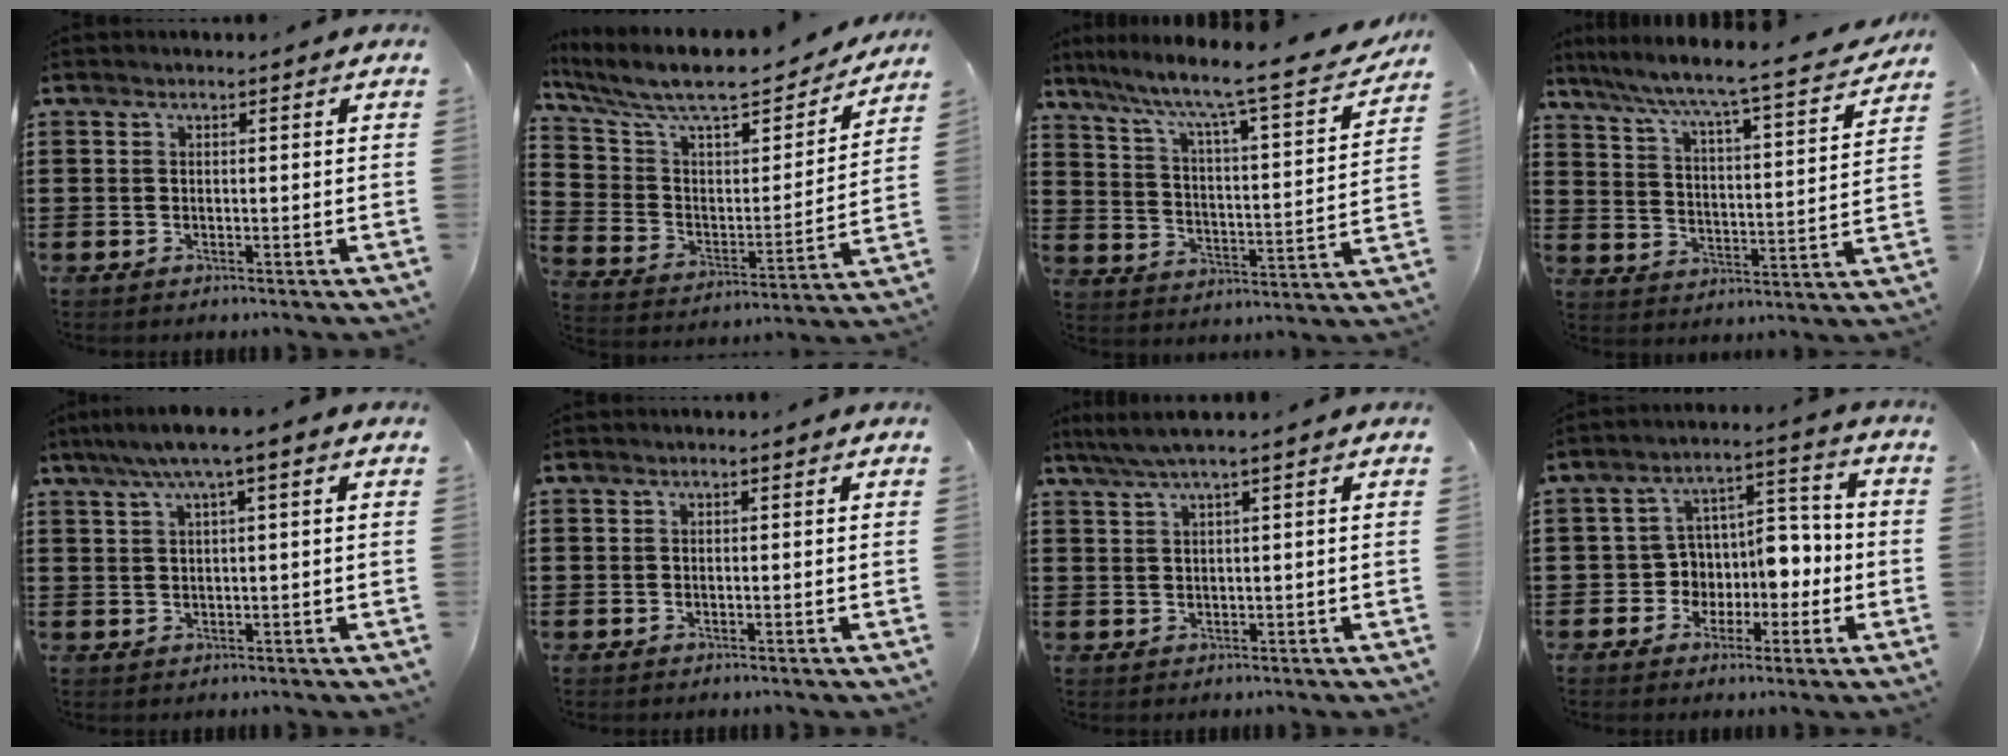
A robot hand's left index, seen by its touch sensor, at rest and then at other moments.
{"total": 9.4, "force": [7.9, 2.5, 4.5], "torque": [-0.121, -0.054, 0.134]}
{"total": 7.4, "force": [6.0, -0.1, 4.3], "torque": [-0.103, -0.056, 0.087]}
{"total": 5.5, "force": [4.9, -0.6, 2.5], "torque": [-0.073, -0.047, 0.070]}
{"total": 3.3, "force": [1.3, 0.1, 3.1], "torque": [-0.061, 0.001, 0.021]}
{"total": 0.0}
{"total": 2.4, "force": [1.2, -0.2, 2.1], "torque": [-0.042, -0.002, 0.020]}
{"total": 6.4, "force": [-1.1, 5.8, 2.5], "torque": [-0.057, 0.001, -0.019]}